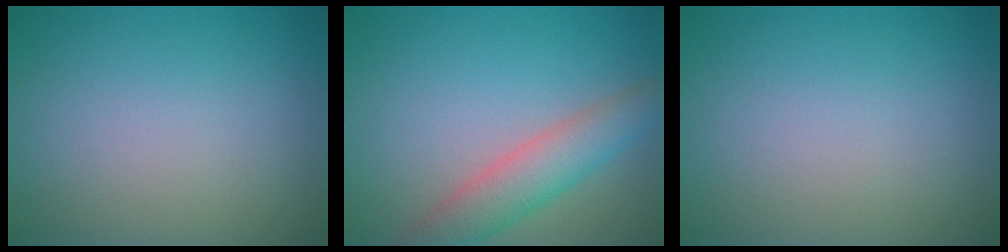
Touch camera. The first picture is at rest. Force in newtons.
{"total": 4.5, "press": 4.4, "slide": 0.4}
{"total": 0.0}